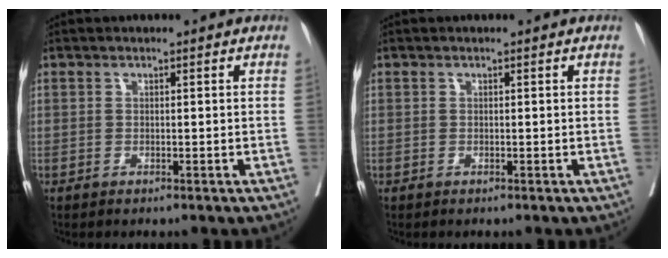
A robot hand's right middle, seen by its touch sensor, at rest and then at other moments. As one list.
[{"total": 0.0}]